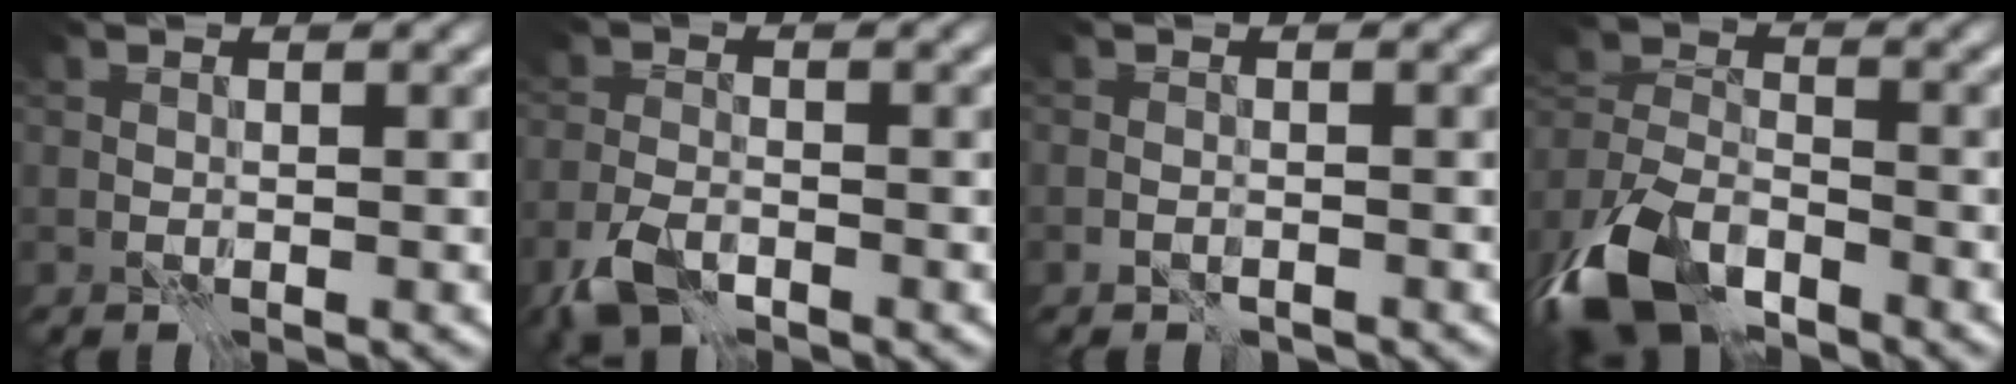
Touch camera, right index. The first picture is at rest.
{"total": 3.7, "force": [-2.7, 1.5, 2.1], "torque": [-0.046, -0.004, -0.062]}
{"total": 0.5, "force": [-0.5, -0.1, 0.1], "torque": [0.002, 0.003, -0.011]}
{"total": 9.8, "force": [-7.0, 4.4, 5.3], "torque": [-0.117, -0.011, -0.146]}